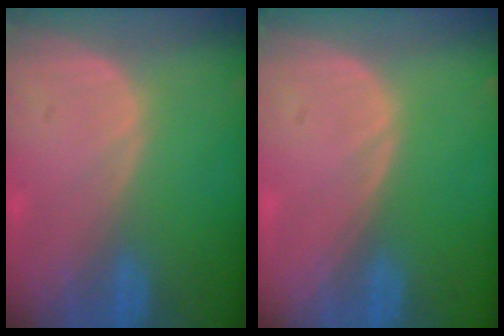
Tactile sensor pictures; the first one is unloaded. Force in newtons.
{"total": 0.0}